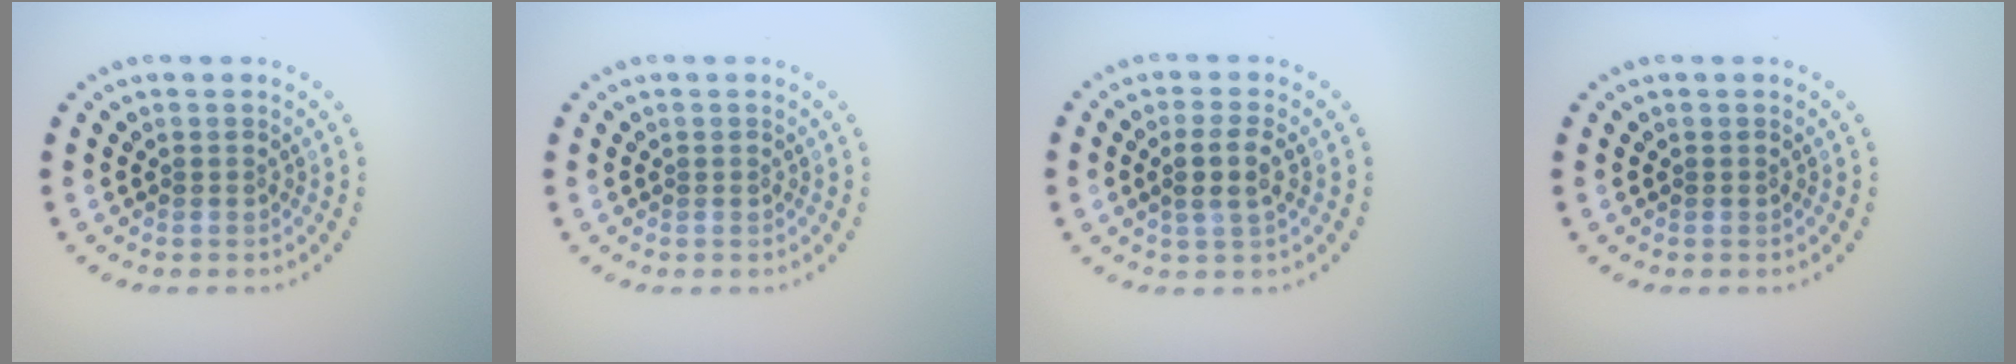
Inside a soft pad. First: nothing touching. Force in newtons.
{"total": 0.0}
{"total": 2.3, "press": 2.0, "slide": 1.0}
{"total": 0.0}